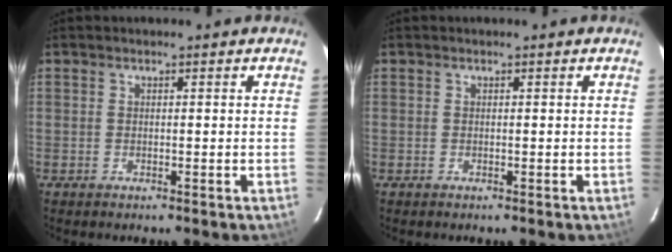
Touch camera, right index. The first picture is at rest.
{"total": 0.0}